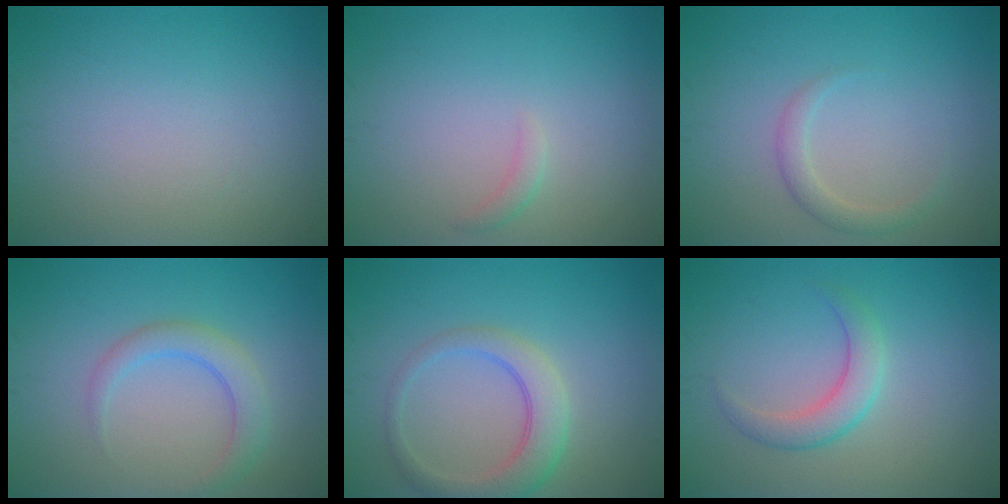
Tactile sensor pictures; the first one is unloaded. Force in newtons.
{"total": 0.8, "press": 0.8, "slide": 0.1}
{"total": 1.6, "press": 1.6, "slide": 0.1}
{"total": 2.8, "press": 2.8, "slide": 0.1}
{"total": 4.0, "press": 4.0, "slide": 0.2}
{"total": 2.7, "press": 2.7, "slide": 0.1}